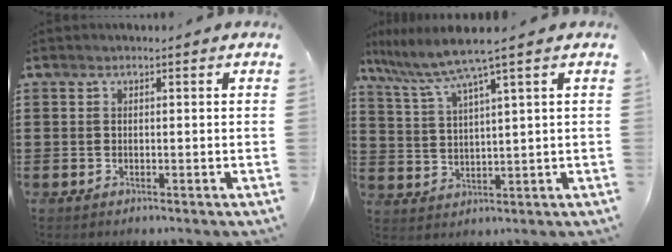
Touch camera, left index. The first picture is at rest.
{"total": 5.7, "force": [4.0, -0.6, 4.0], "torque": [-0.101, -0.025, 0.061]}